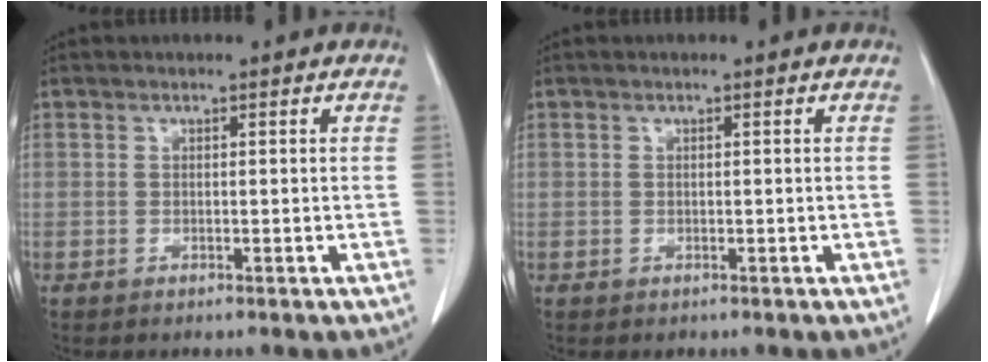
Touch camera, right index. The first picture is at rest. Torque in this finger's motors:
{"motor_torque": [-1.05, 0.23, -0.35, -0.13]}